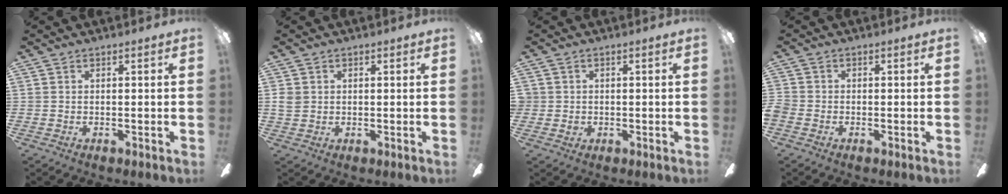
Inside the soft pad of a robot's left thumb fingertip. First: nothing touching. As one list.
[{"total": 2.8, "force": [0.7, 2.6, 1.0], "torque": [-0.014, 0.000, 0.014]}, {"total": 1.9, "force": [-0.2, 1.9, 0.2], "torque": [0.001, -0.001, -0.006]}, {"total": 2.0, "force": [-1.3, 1.4, 0.8], "torque": [-0.010, 0.006, -0.023]}]